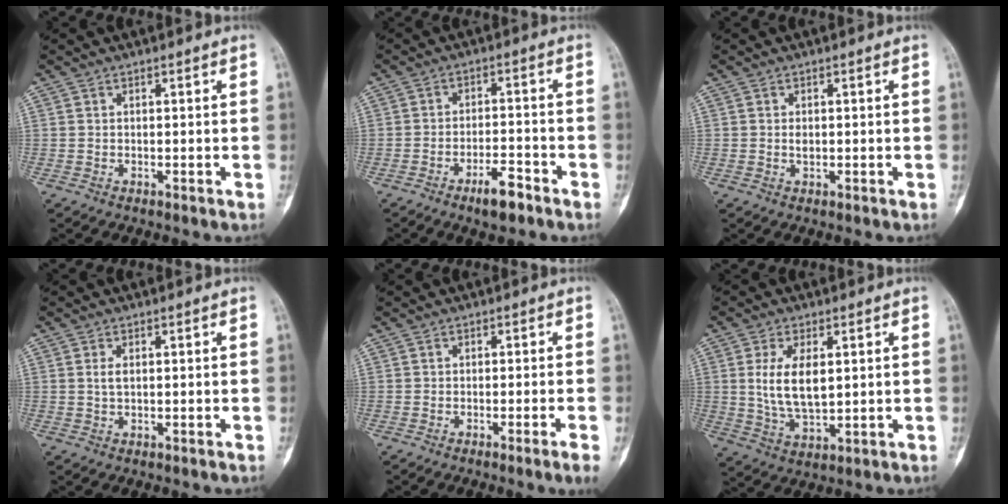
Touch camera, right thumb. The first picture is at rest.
{"total": 5.7, "force": [-3.8, 1.7, 3.9], "torque": [-0.060, 0.024, -0.061]}
{"total": 1.1, "force": [0.0, 0.7, 0.8], "torque": [-0.008, 0.000, 0.001]}
{"total": 1.5, "force": [0.3, 0.7, 1.3], "torque": [-0.025, 0.003, 0.009]}
{"total": 2.8, "force": [-1.5, -0.7, 2.2], "torque": [-0.043, -0.001, -0.024]}
{"total": 9.1, "force": [1.7, 4.5, 7.7], "torque": [-0.141, -0.014, 0.040]}